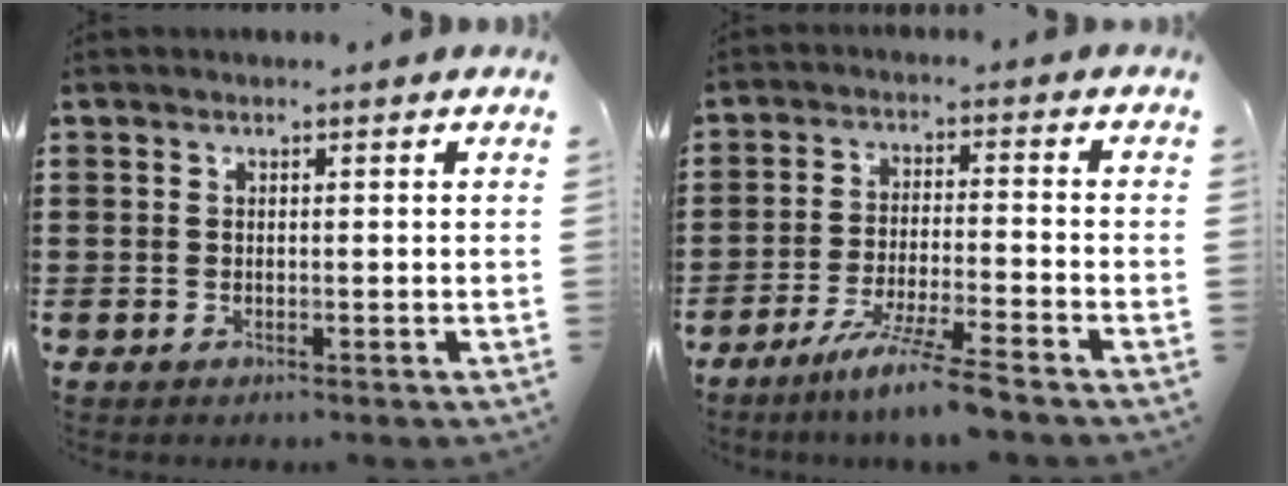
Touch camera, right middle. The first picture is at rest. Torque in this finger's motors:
{"motor_torque": [1.89, -0.25, 0.26, 0.14]}